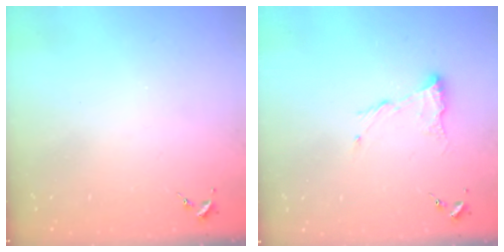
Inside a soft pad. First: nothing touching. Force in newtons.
{"total": 9.9, "press": 9.9, "slide": 0.1}